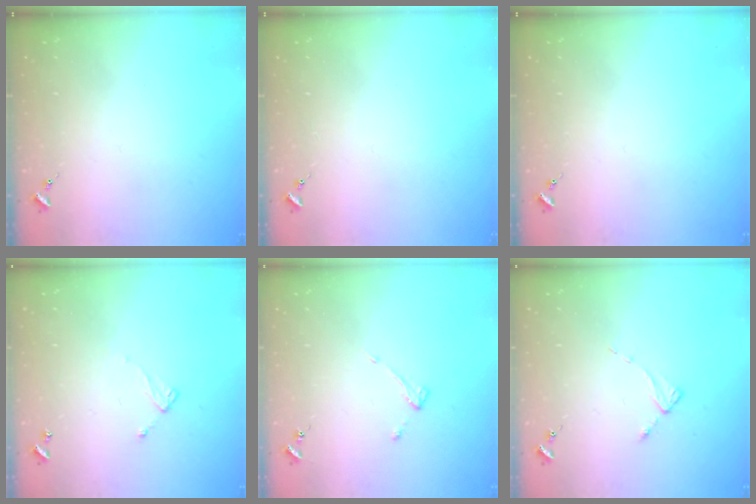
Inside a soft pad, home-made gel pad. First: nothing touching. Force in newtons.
{"total": 0.0}
{"total": 0.0}
{"total": 5.8, "press": 5.8, "slide": 0.5}
{"total": 2.9, "press": 2.9, "slide": 0.5}
{"total": 2.1, "press": 2.0, "slide": 0.4}